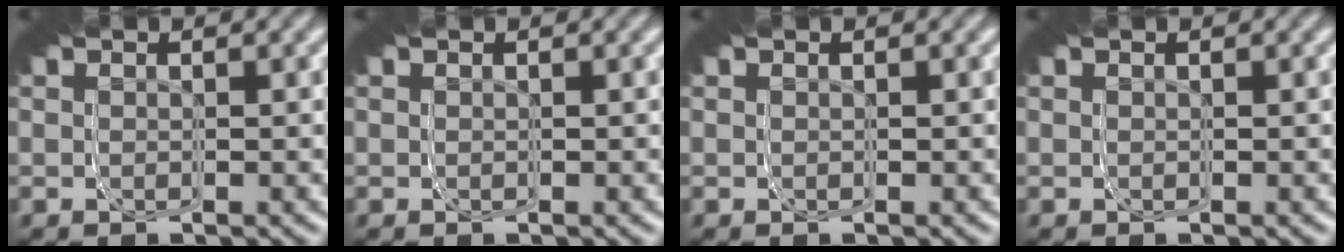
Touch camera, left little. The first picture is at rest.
{"total": 0.0}
{"total": 0.0}
{"total": 0.0}